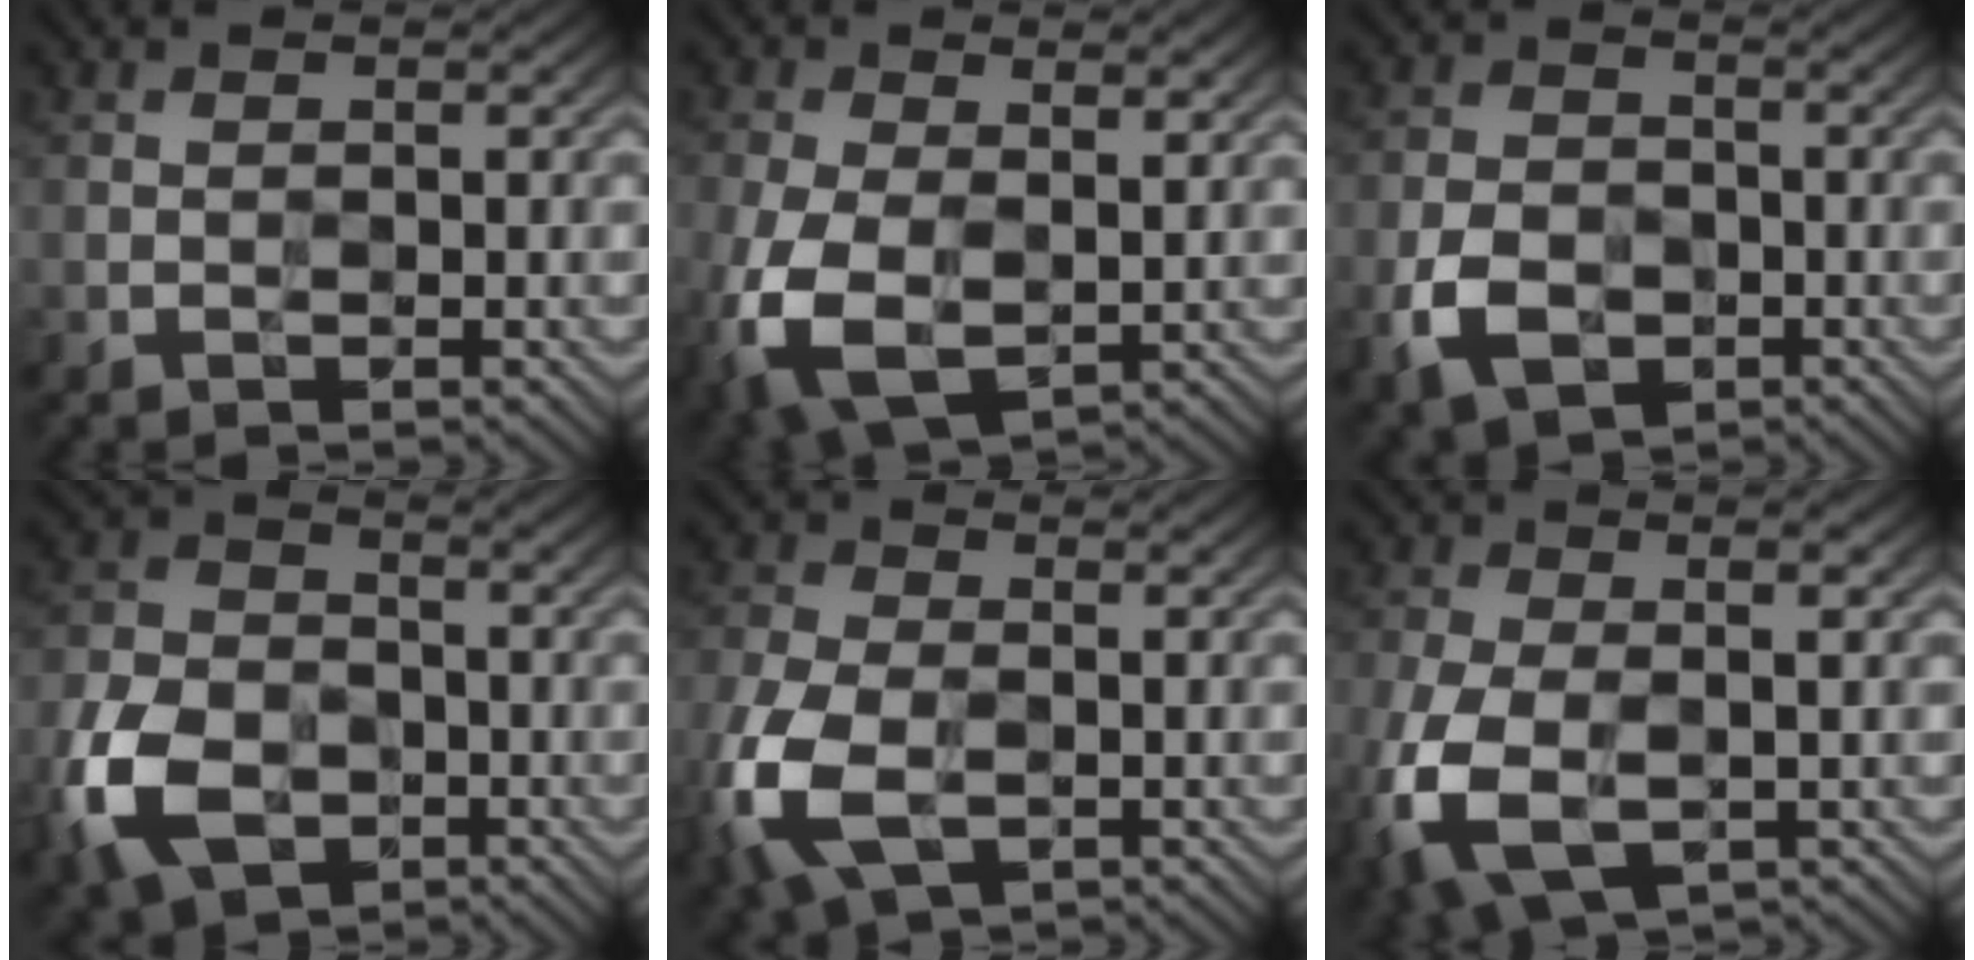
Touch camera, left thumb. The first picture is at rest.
{"total": 11.0, "force": [-1.5, 6.8, 8.5], "torque": [-0.229, -0.027, -0.023]}
{"total": 6.4, "force": [-2.7, 4.4, 3.8], "torque": [-0.087, -0.009, -0.056]}
{"total": 11.3, "force": [-4.9, 7.6, 6.8], "torque": [-0.179, -0.023, -0.103]}
{"total": 11.0, "force": [-3.7, 6.5, 8.1], "torque": [-0.229, -0.025, -0.072]}
{"total": 11.9, "force": [-3.5, 6.4, 9.3], "torque": [-0.241, -0.037, -0.049]}